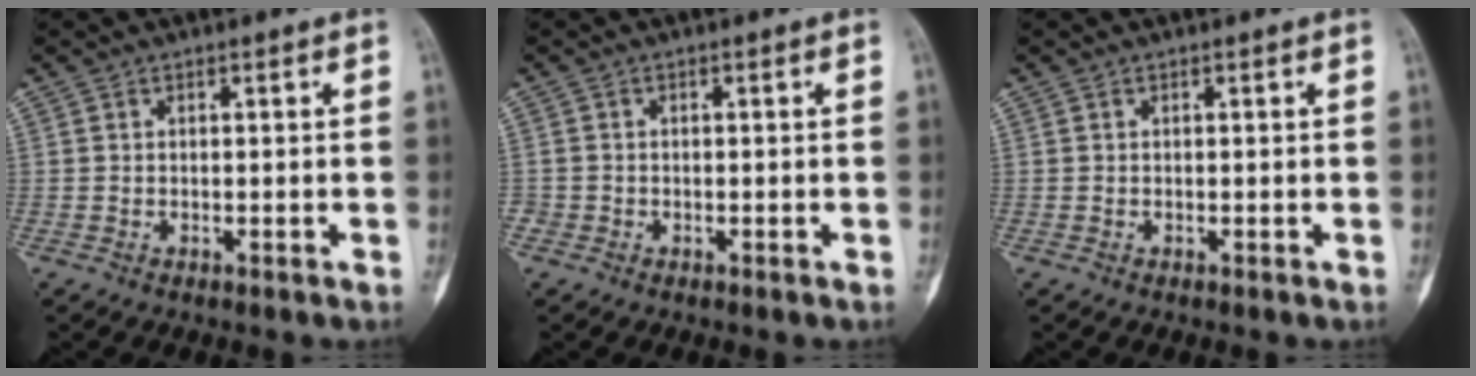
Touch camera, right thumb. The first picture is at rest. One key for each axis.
{"total": 0.8, "fx": -0.4, "fy": 0.7, "fz": 0.0, "tx": 0.004, "ty": 0.005, "tz": -0.010}
{"total": 0.0}